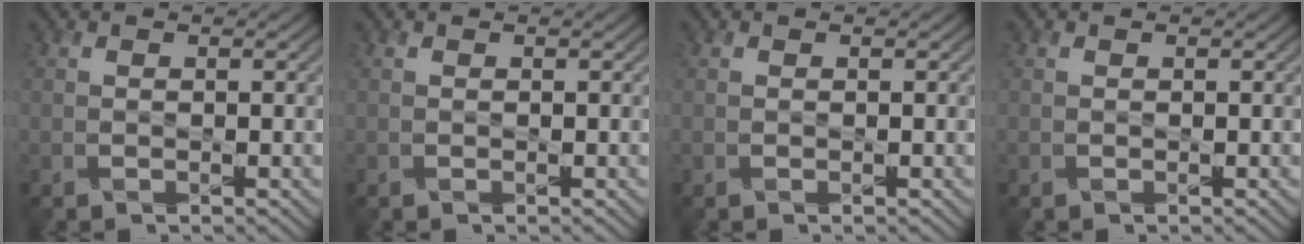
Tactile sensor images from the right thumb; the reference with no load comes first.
{"total": 0.0}
{"total": 0.0}
{"total": 0.0}